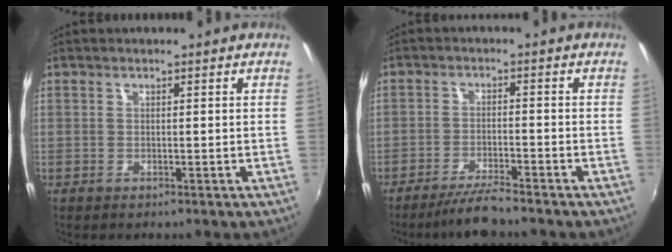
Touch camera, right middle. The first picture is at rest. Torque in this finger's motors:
{"motor_torque": [0.05, -0.04, 0.02, 0.02]}